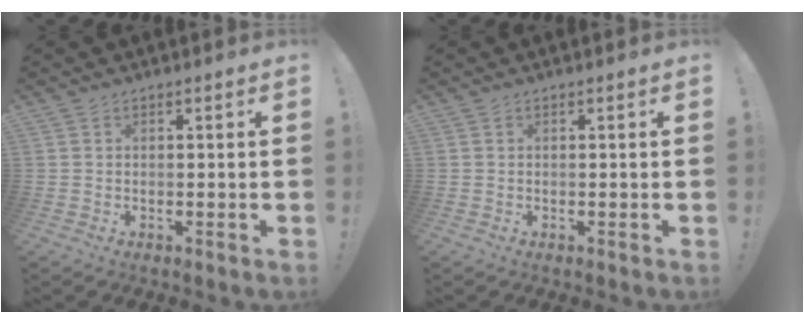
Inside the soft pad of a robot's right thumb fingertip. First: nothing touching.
{"total": 0.0}